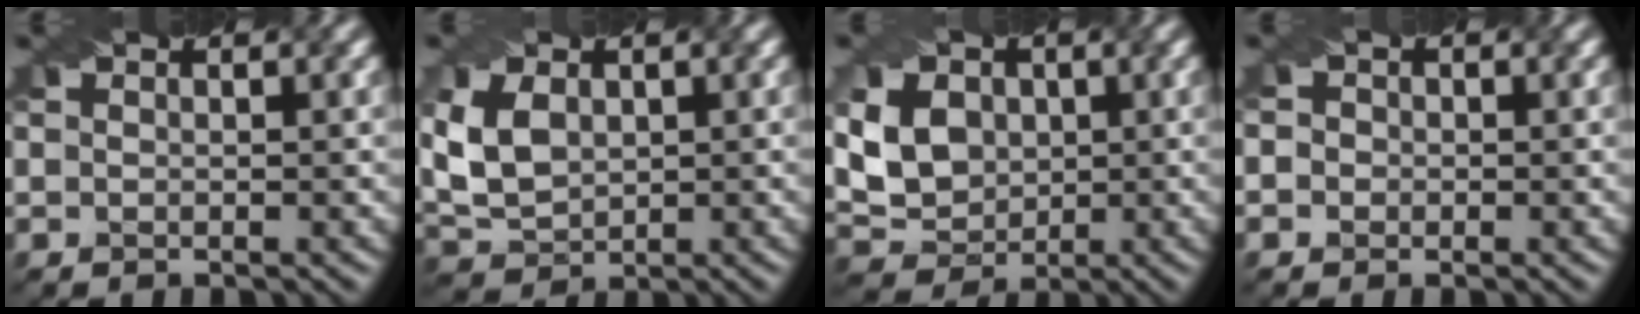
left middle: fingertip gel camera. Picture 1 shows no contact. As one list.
[{"total": 4.7, "force": [0.5, 3.3, 3.3], "torque": [-0.082, 0.005, 0.014]}, {"total": 6.5, "force": [1.4, 5.1, 3.7], "torque": [-0.090, 0.018, 0.020]}, {"total": 2.2, "force": [0.4, 1.9, 1.0], "torque": [-0.004, 0.021, -0.016]}]